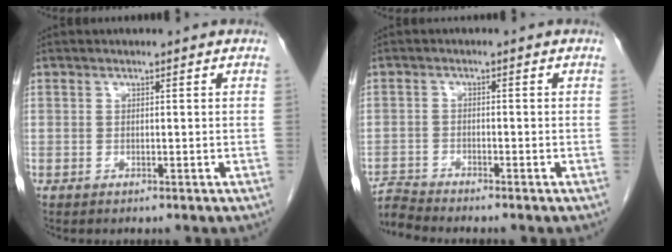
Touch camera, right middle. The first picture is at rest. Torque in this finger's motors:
{"motor_torque": [-0.01, 0.10, -0.13, -0.02]}